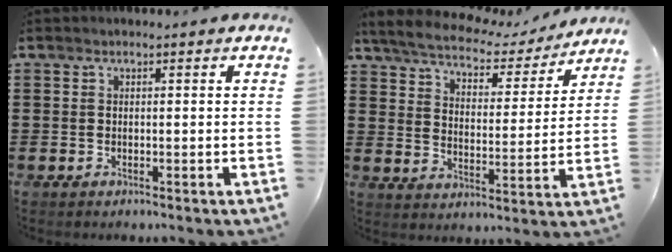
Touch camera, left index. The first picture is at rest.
{"total": 5.2, "force": [4.9, 1.0, 1.3], "torque": [-0.052, -0.028, 0.080]}